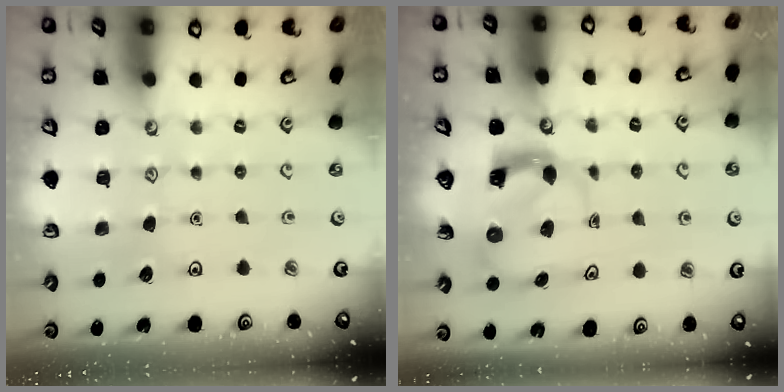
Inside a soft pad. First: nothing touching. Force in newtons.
{"total": 3.8, "press": 3.8, "slide": 0.4}